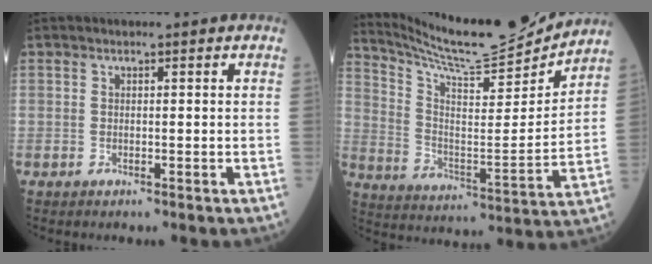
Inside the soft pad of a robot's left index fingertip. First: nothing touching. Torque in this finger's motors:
{"motor_torque": [-0.26, -0.42, 0.15, 0.03]}